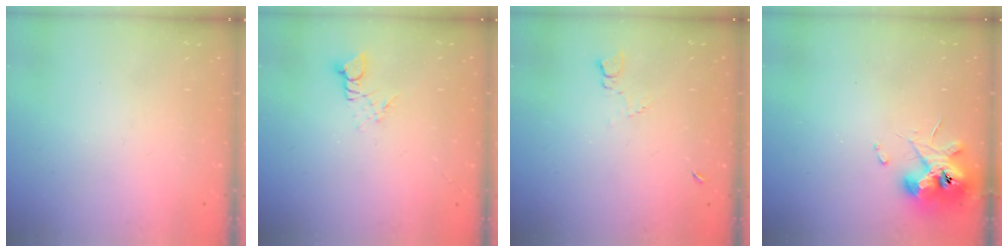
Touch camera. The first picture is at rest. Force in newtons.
{"total": 3.0, "press": 3.0, "slide": 0.3}
{"total": 3.6, "press": 3.6, "slide": 0.5}
{"total": 10.5, "press": 10.4, "slide": 1.4}